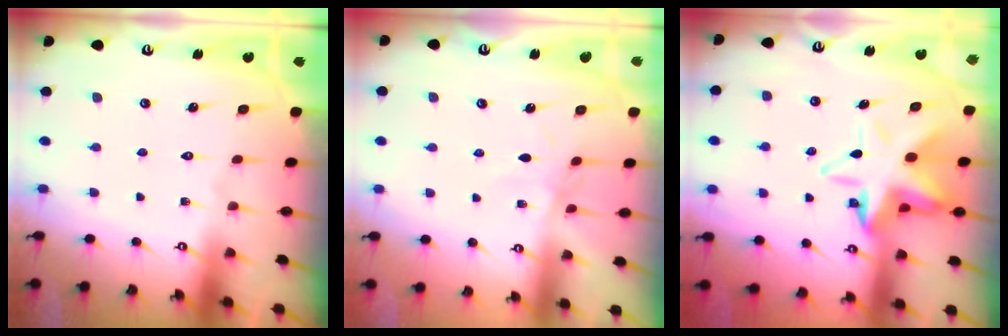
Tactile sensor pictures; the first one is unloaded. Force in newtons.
{"total": 2.2, "press": 2.1, "slide": 0.3}
{"total": 11.7, "press": 11.3, "slide": 3.2}